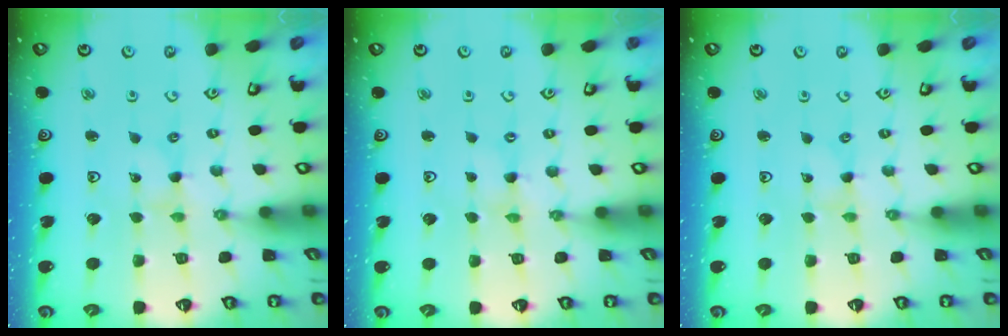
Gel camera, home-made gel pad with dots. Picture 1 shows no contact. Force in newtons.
{"total": 0.0}
{"total": 0.0}